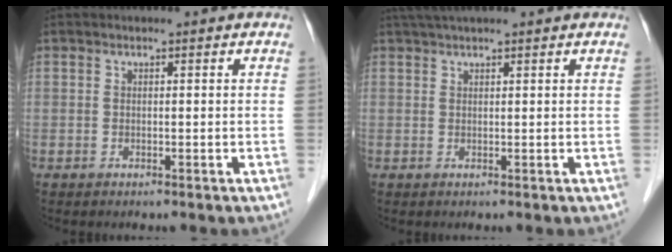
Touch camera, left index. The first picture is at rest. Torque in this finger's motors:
{"motor_torque": [0.47, -0.57, 0.14, 0.02]}